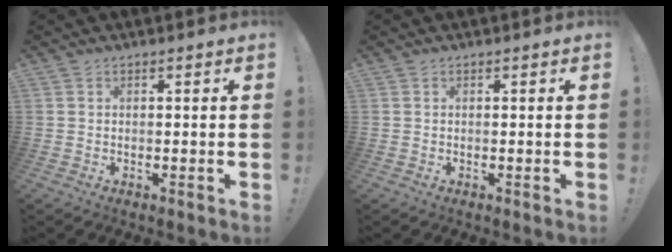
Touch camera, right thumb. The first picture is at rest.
{"total": 0.0}